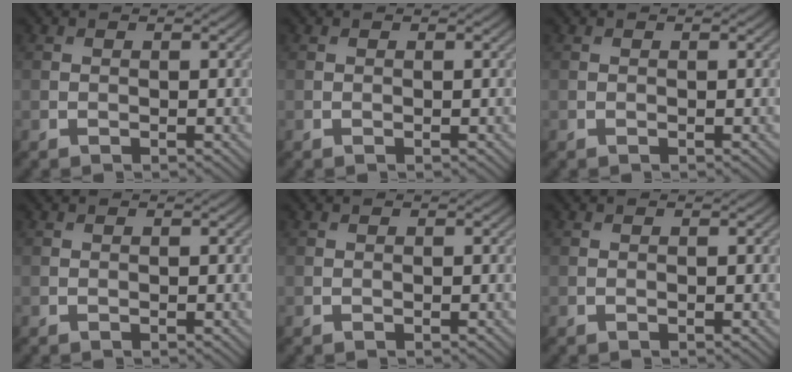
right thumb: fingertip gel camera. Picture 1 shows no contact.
{"total": 0.0}
{"total": 0.0}
{"total": 0.0}
{"total": 0.0}
{"total": 0.0}